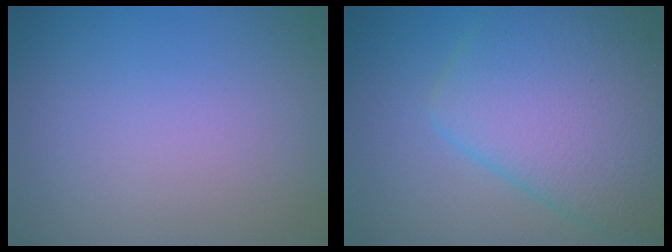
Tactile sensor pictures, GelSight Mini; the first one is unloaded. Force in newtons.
{"total": 9.1, "press": 9.1, "slide": 0.1}